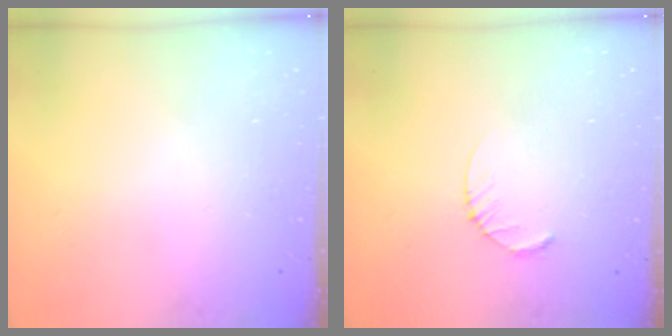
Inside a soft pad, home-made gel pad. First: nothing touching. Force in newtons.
{"total": 2.6, "press": 2.6, "slide": 0.4}